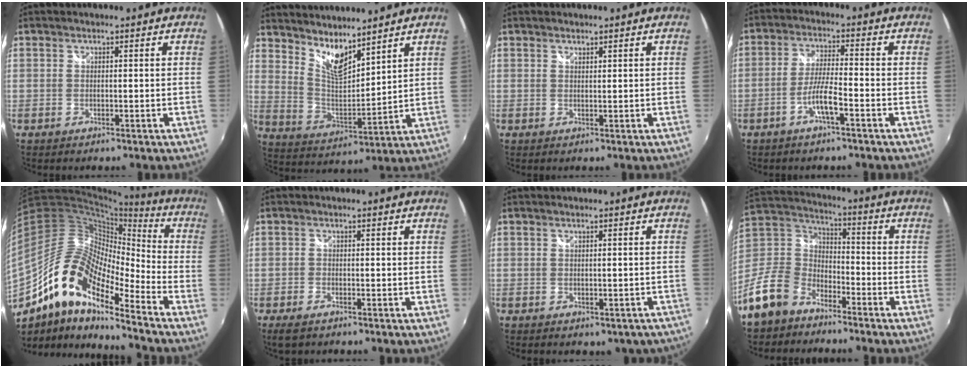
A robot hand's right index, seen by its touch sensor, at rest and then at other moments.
{"total": 8.8, "force": [7.3, 2.0, 4.5], "torque": [-0.077, -0.013, 0.141]}
{"total": 0.8, "force": [0.8, 0.1, 0.0], "torque": [0.000, 0.000, 0.015]}
{"total": 5.2, "force": [-2.8, 0.3, 4.3], "torque": [-0.090, 0.001, -0.052]}
{"total": 18.8, "force": [-11.2, 6.3, 13.8], "torque": [-0.236, -0.010, -0.230]}
{"total": 3.5, "force": [-2.5, 1.4, 2.0], "torque": [-0.048, -0.011, -0.045]}
{"total": 3.9, "force": [-2.7, 2.2, 1.7], "torque": [-0.029, -0.005, -0.022]}
{"total": 14.2, "force": [-9.4, 9.0, 5.7], "torque": [-0.152, 0.026, -0.175]}